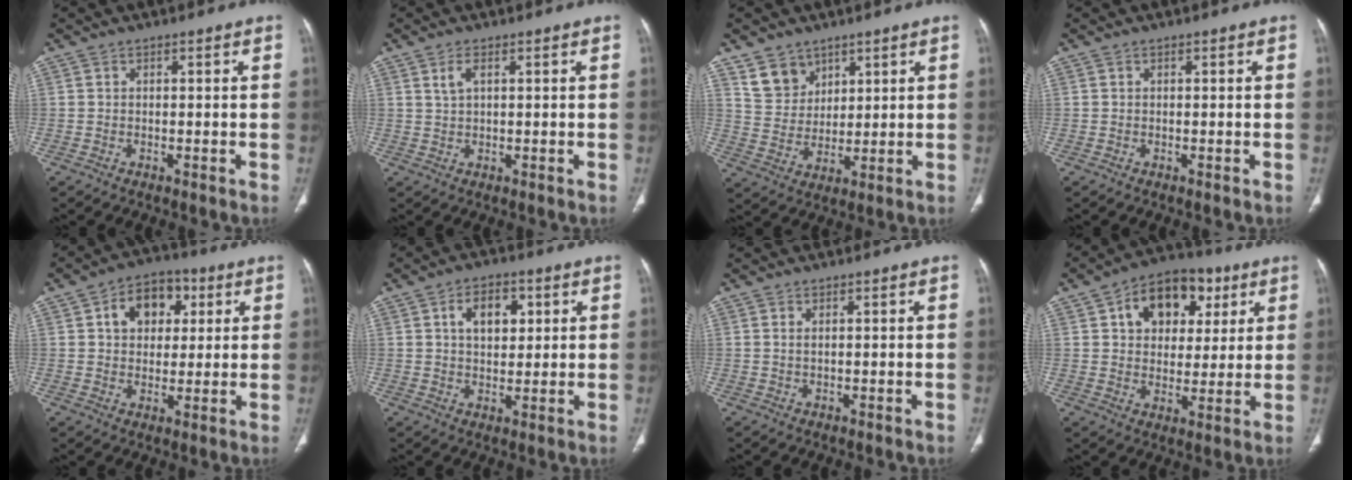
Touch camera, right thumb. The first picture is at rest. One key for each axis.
{"total": 2.5, "fx": 1.1, "fy": 1.1, "fz": 1.9, "tx": -0.043, "ty": 0.002, "tz": 0.028}
{"total": 7.5, "fx": 4.9, "fy": 5.3, "fz": 1.7, "tx": -0.002, "ty": -0.035, "tz": 0.103}
{"total": 0.0}
{"total": 10.3, "fx": 3.2, "fy": 7.6, "fz": 6.2, "tx": -0.056, "ty": 0.002, "tz": 0.046}
{"total": 7.5, "fx": 2.4, "fy": 4.9, "fz": 5.2, "tx": -0.054, "ty": -0.005, "tz": 0.038}
{"total": 0.8, "fx": 0.3, "fy": 0.3, "fz": 0.6, "tx": -0.015, "ty": 0.002, "tz": 0.008}
{"total": 14.6, "fx": 5.7, "fy": 10.2, "fz": 8.6, "tx": -0.084, "ty": 0.002, "tz": 0.088}